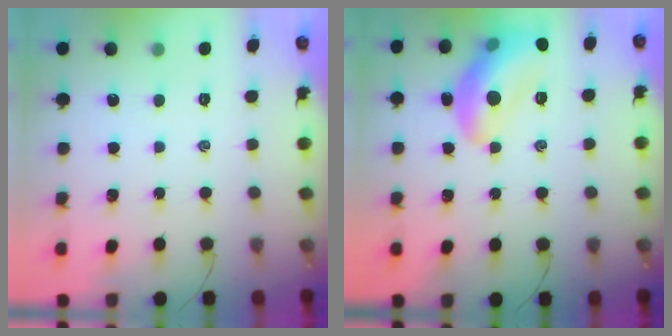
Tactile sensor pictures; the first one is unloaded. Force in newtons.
{"total": 15.5, "press": 15.4, "slide": 1.6}